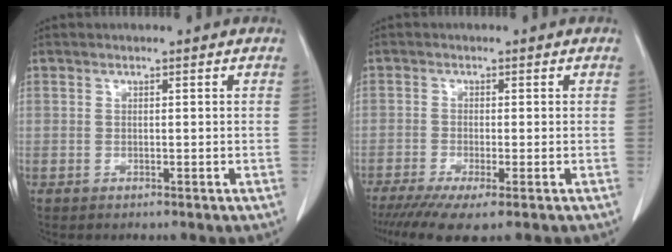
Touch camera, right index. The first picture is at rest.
{"total": 6.6, "force": [-4.5, 0.7, 4.8], "torque": [-0.075, -0.016, -0.074]}